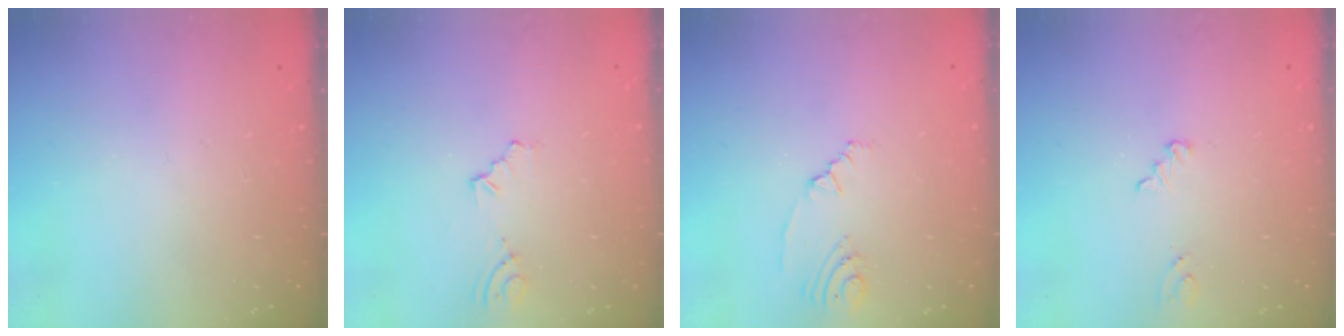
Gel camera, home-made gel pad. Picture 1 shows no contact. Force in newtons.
{"total": 4.1, "press": 3.4, "slide": 2.2}
{"total": 2.9, "press": 2.1, "slide": 2.0}
{"total": 2.1, "press": 2.0, "slide": 0.2}